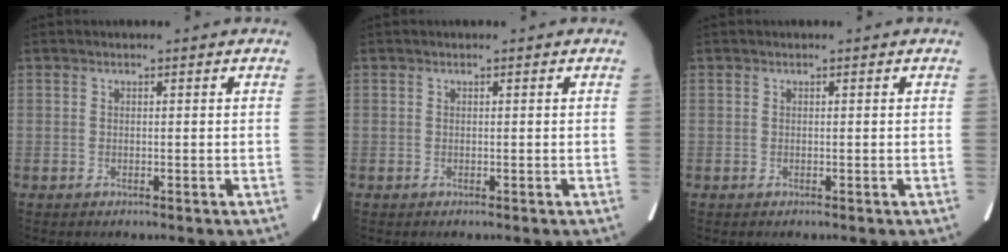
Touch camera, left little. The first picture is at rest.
{"total": 0.0}
{"total": 0.0}